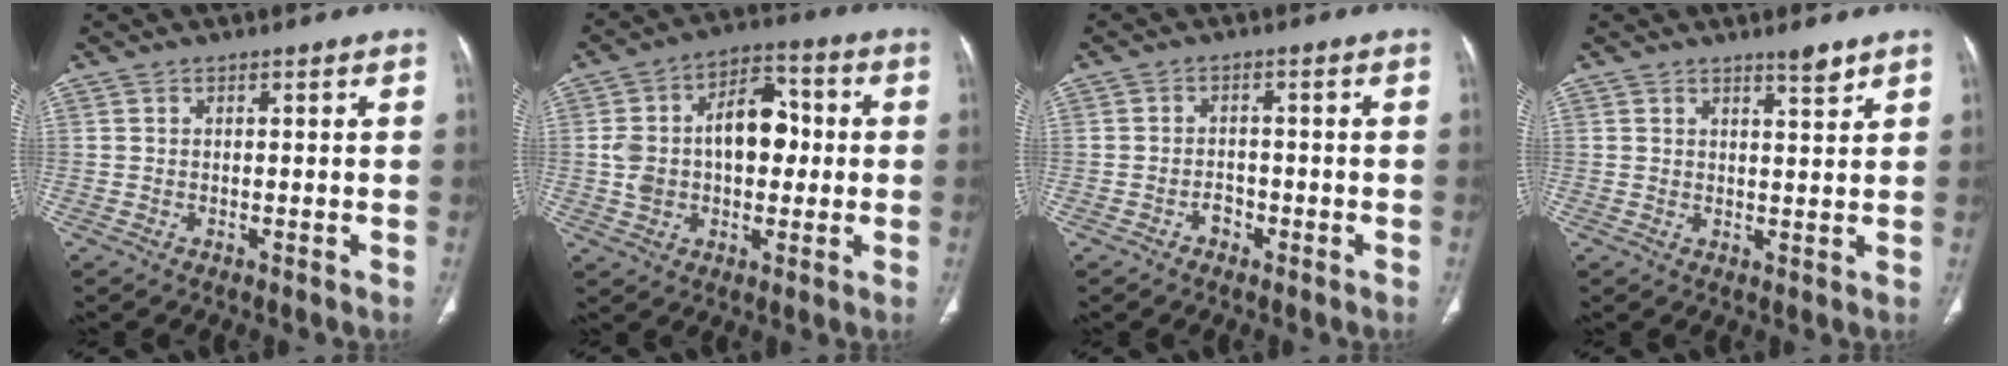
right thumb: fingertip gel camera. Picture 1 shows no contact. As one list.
[{"total": 14.2, "force": [0.6, 9.3, 10.8], "torque": [-0.150, 0.036, 0.010]}, {"total": 2.2, "force": [-1.3, 1.6, 0.8], "torque": [-0.004, 0.013, -0.023]}, {"total": 2.7, "force": [2.2, 0.2, 1.6], "torque": [-0.018, -0.021, 0.034]}]